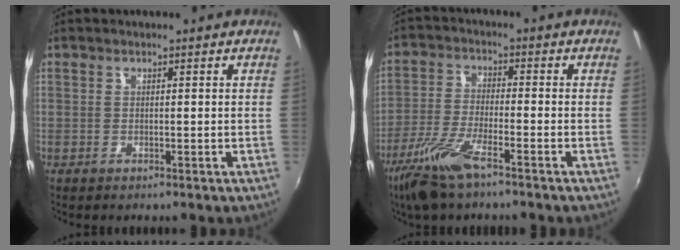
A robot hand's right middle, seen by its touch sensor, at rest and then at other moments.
{"total": 9.8, "force": [-6.6, 2.0, 6.9], "torque": [-0.155, -0.016, -0.132]}